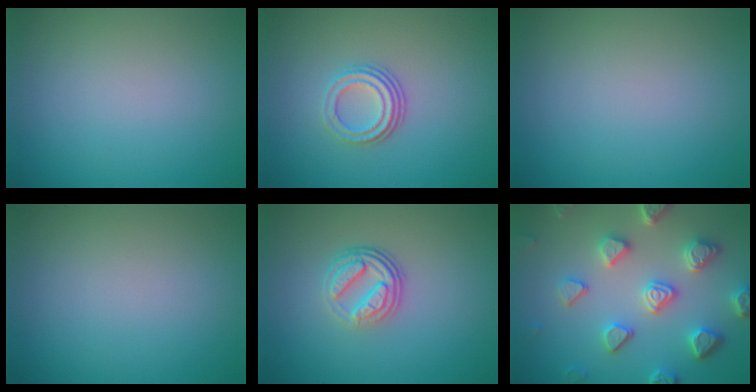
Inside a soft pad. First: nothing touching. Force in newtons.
{"total": 3.0, "press": 2.1, "slide": 2.1}
{"total": 0.0}
{"total": 0.0}
{"total": 3.9, "press": 2.8, "slide": 2.7}
{"total": 5.4, "press": 4.9, "slide": 2.3}